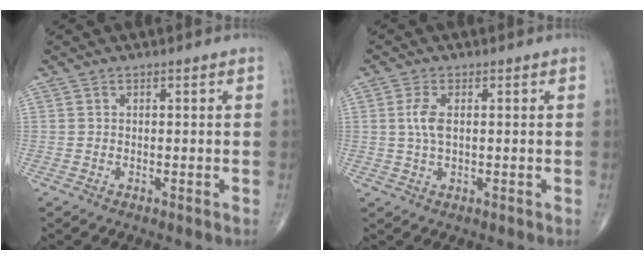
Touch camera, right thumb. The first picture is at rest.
{"total": 3.9, "force": [0.6, 1.7, 3.5], "torque": [-0.082, 0.001, 0.013]}